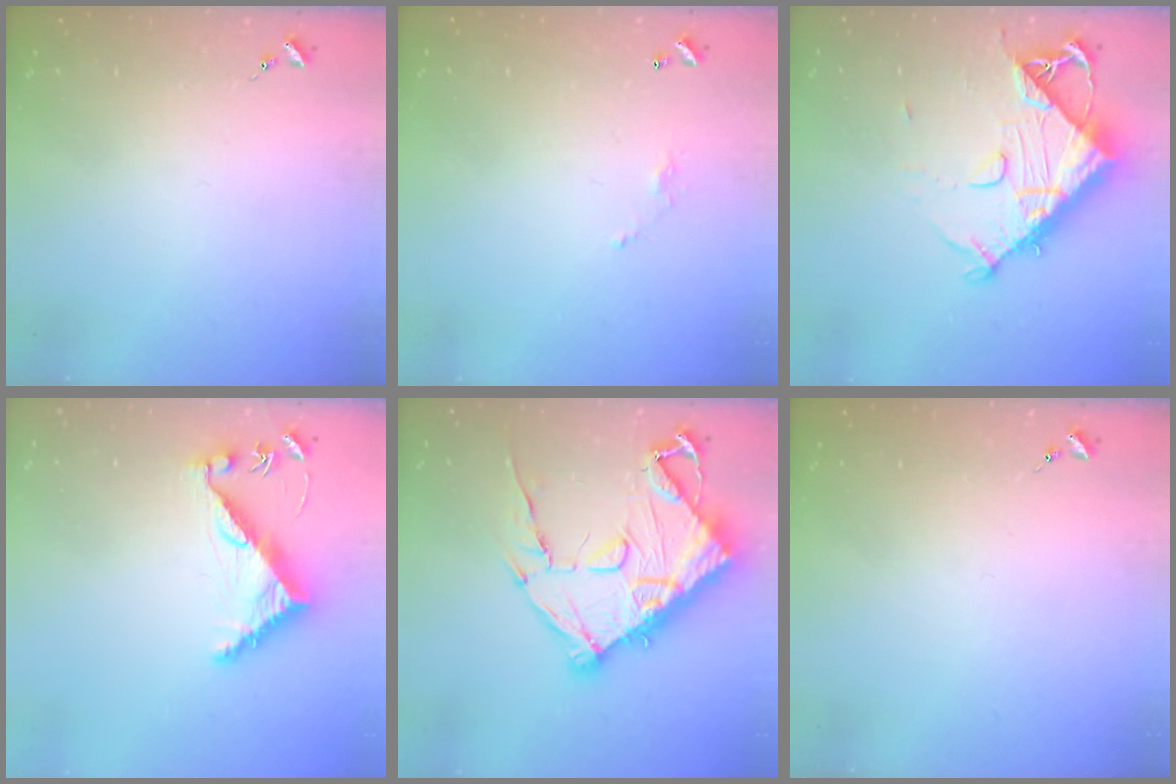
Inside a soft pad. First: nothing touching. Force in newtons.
{"total": 3.9, "press": 3.9, "slide": 0.1}
{"total": 12.5, "press": 12.5, "slide": 1.3}
{"total": 8.0, "press": 8.0, "slide": 0.5}
{"total": 20.9, "press": 20.8, "slide": 2.3}
{"total": 0.0}